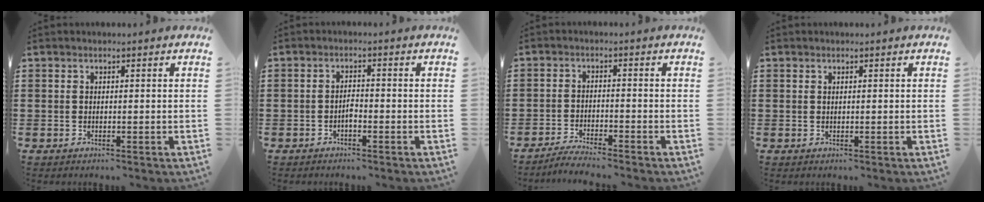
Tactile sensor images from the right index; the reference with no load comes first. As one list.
[{"total": 1.6, "force": [-1.0, 0.6, 1.1], "torque": [-0.022, 0.002, -0.019]}, {"total": 3.0, "force": [-2.9, -0.2, 0.5], "torque": [-0.009, 0.001, -0.059]}, {"total": 0.0}]